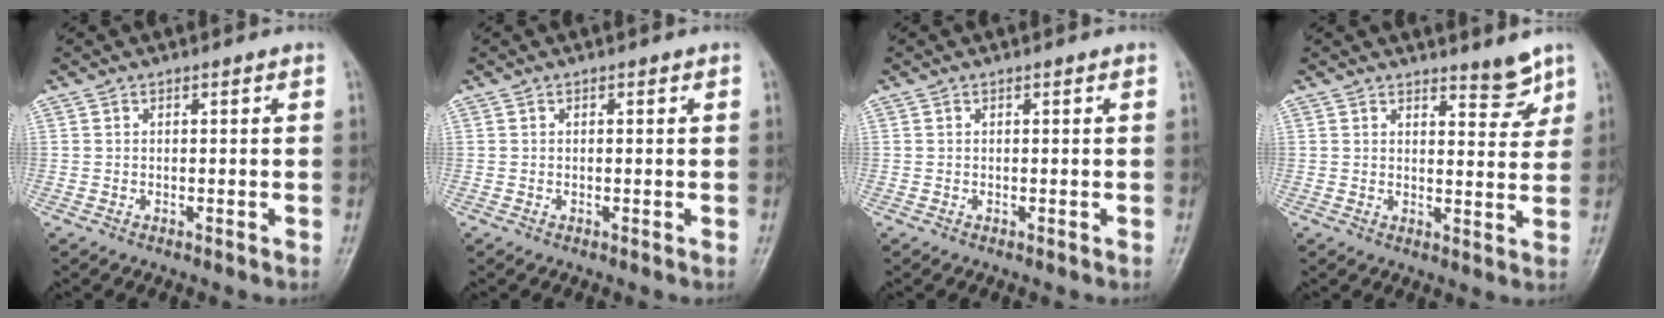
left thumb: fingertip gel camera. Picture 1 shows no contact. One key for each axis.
{"total": 0.0}
{"total": 0.0}
{"total": 4.3, "fx": 3.6, "fy": 1.2, "fz": 2.1, "tx": -0.012, "ty": -0.032, "tz": 0.050}